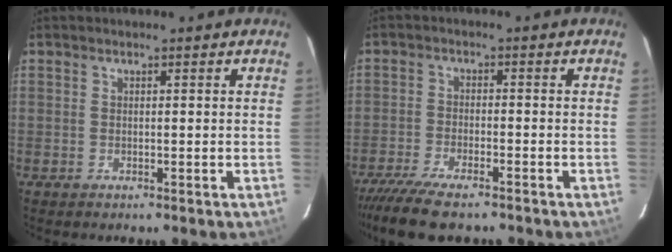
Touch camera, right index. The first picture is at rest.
{"total": 9.6, "force": [-8.0, 2.0, 4.9], "torque": [-0.121, -0.032, -0.143]}